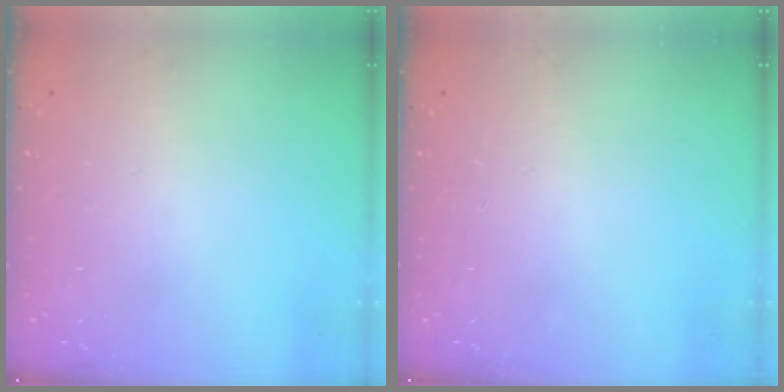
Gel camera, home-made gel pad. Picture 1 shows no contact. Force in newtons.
{"total": 0.0}